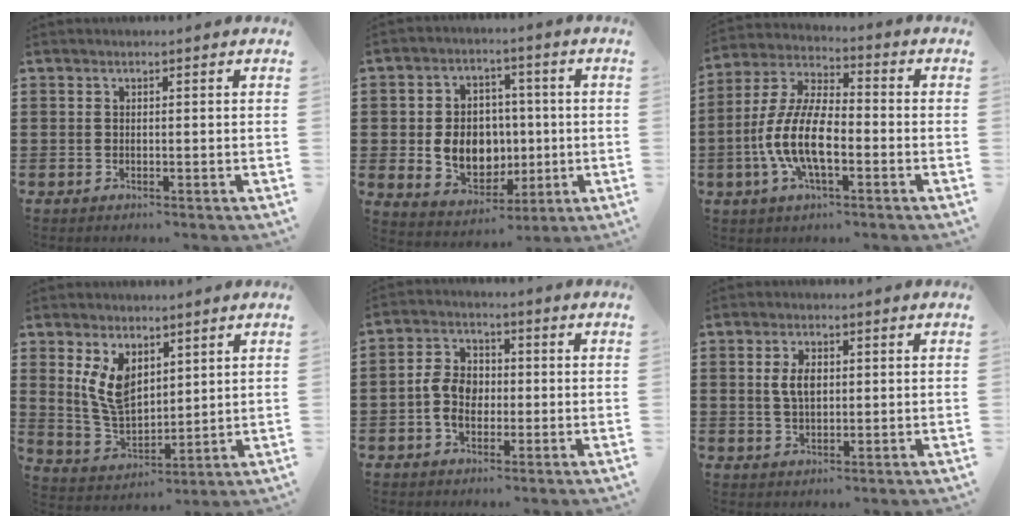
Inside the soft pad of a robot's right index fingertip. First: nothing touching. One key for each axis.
{"total": 8.6, "fx": -0.3, "fy": 7.2, "fz": 4.7, "tx": -0.089, "ty": 0.009, "tz": -0.004}
{"total": 11.1, "fx": -3.3, "fy": 4.5, "fz": 9.6, "tx": -0.228, "ty": -0.008, "tz": -0.068}
{"total": 8.1, "fx": 3.6, "fy": 4.8, "fz": 5.4, "tx": -0.133, "ty": -0.002, "tz": 0.067}
{"total": 5.9, "fx": -1.1, "fy": 4.0, "fz": 4.1, "tx": -0.103, "ty": 0.001, "tz": -0.025}
{"total": 4.1, "fx": 0.6, "fy": 2.2, "fz": 3.4, "tx": -0.078, "ty": 0.006, "tz": 0.007}